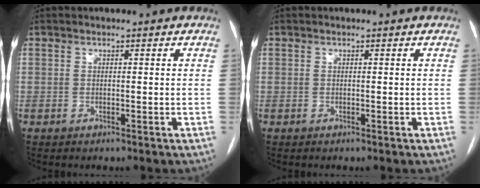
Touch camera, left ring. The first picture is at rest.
{"total": 0.0}